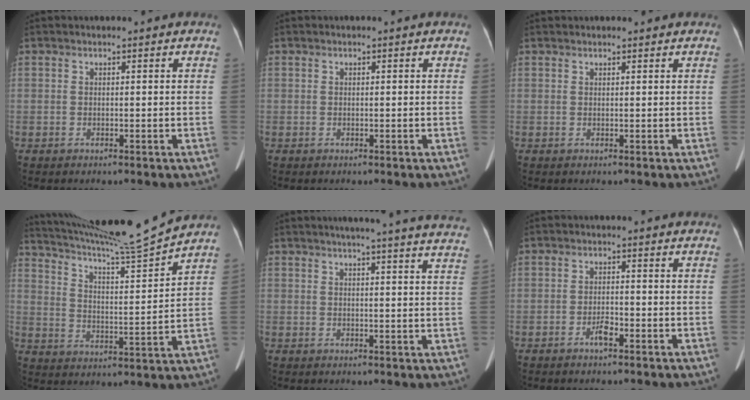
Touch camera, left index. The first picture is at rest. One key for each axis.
{"total": 0.0}
{"total": 2.4, "fx": 2.2, "fy": 0.5, "fz": 0.7, "tx": -0.009, "ty": 0.026, "tz": 0.029}
{"total": 15.0, "fx": 14.0, "fy": -2.9, "fz": 4.5, "tx": -0.090, "ty": -0.041, "tz": 0.226}
{"total": 19.5, "fx": 17.7, "fy": 0.1, "fz": 8.3, "tx": -0.112, "ty": -0.026, "tz": 0.200}
{"total": 2.3, "fx": -2.0, "fy": 0.3, "fz": 1.0, "tx": -0.019, "ty": -0.015, "tz": -0.031}